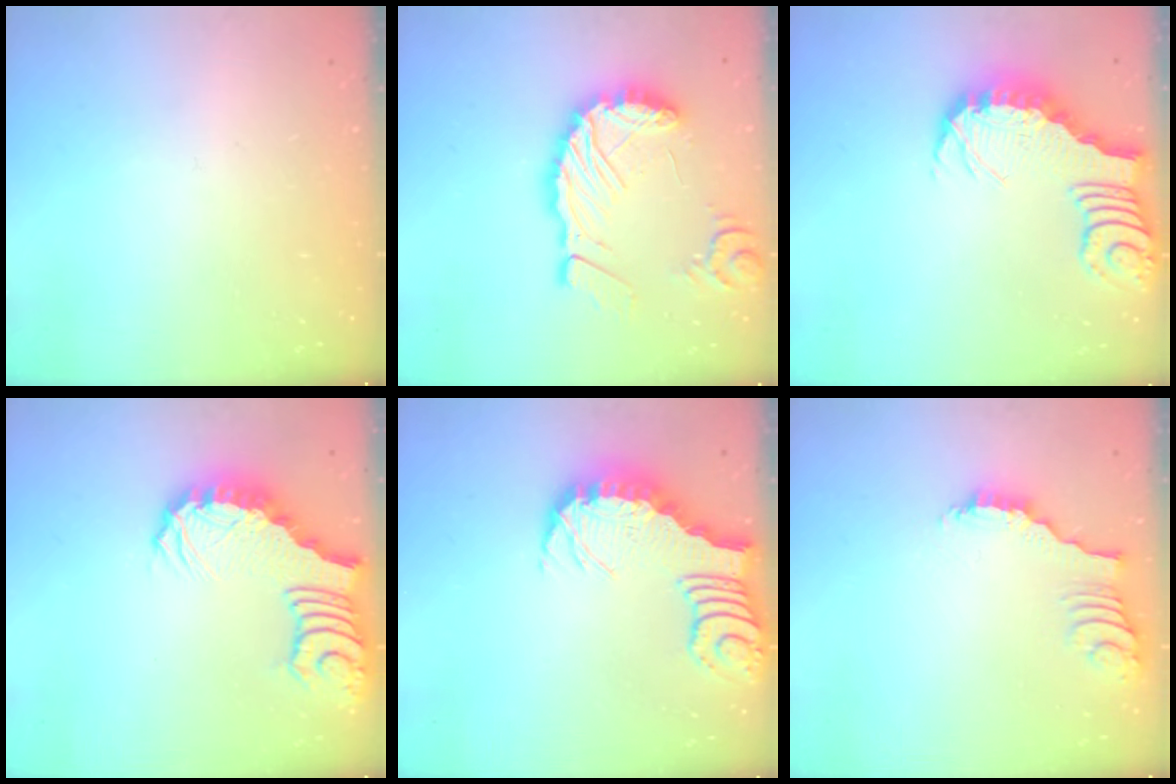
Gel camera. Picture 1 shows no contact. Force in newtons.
{"total": 13.1, "press": 13.0, "slide": 1.6}
{"total": 3.0, "press": 2.9, "slide": 0.6}
{"total": 3.3, "press": 3.2, "slide": 0.7}
{"total": 3.2, "press": 3.2, "slide": 0.5}
{"total": 2.2, "press": 2.1, "slide": 0.4}